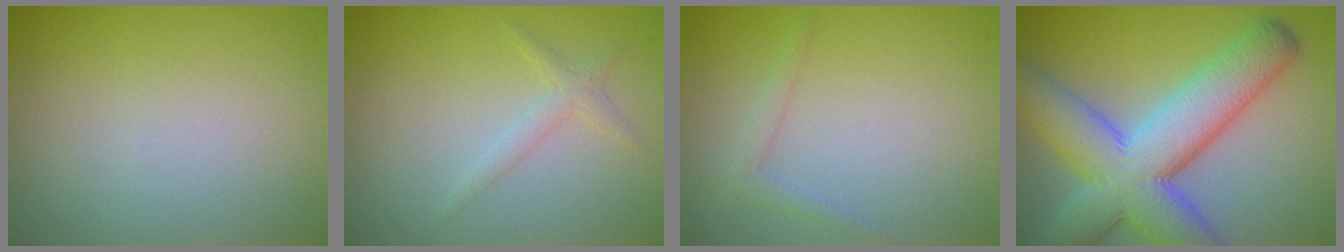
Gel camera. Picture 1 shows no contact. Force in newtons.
{"total": 1.4, "press": 1.4, "slide": 0.1}
{"total": 1.2, "press": 1.2, "slide": 0.1}
{"total": 10.9, "press": 10.9, "slide": 0.6}